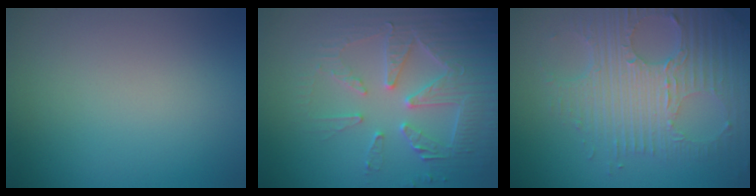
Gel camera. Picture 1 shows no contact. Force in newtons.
{"total": 5.4, "press": 5.0, "slide": 2.1}
{"total": 8.0, "press": 5.6, "slide": 5.8}